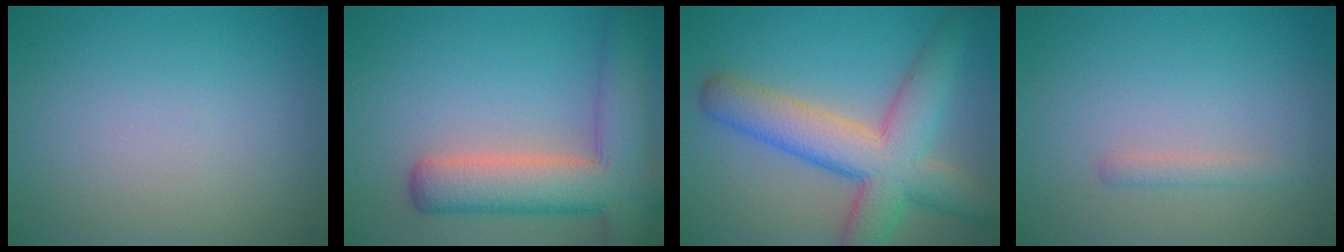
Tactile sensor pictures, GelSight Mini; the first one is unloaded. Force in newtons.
{"total": 8.8, "press": 8.8, "slide": 0.6}
{"total": 8.7, "press": 8.7, "slide": 0.3}
{"total": 1.2, "press": 1.2, "slide": 0.1}